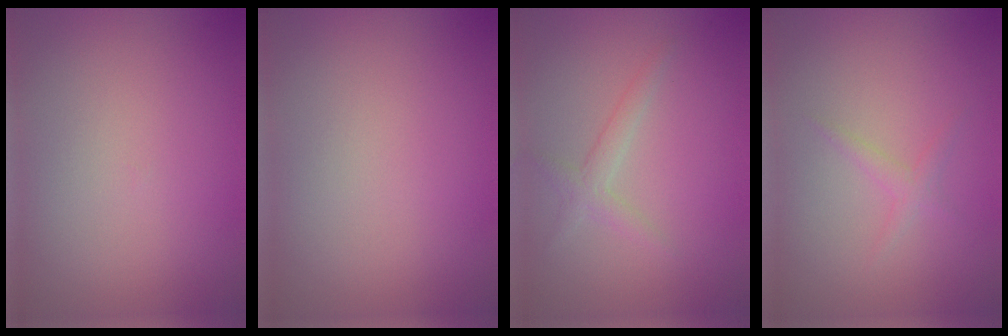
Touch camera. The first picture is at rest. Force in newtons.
{"total": 0.0}
{"total": 1.6, "press": 1.6, "slide": 0.1}
{"total": 1.1, "press": 1.1, "slide": 0.0}